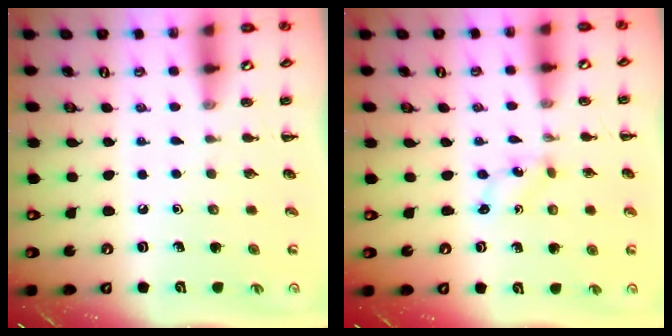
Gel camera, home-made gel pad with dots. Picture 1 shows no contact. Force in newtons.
{"total": 0.6, "press": 0.5, "slide": 0.2}